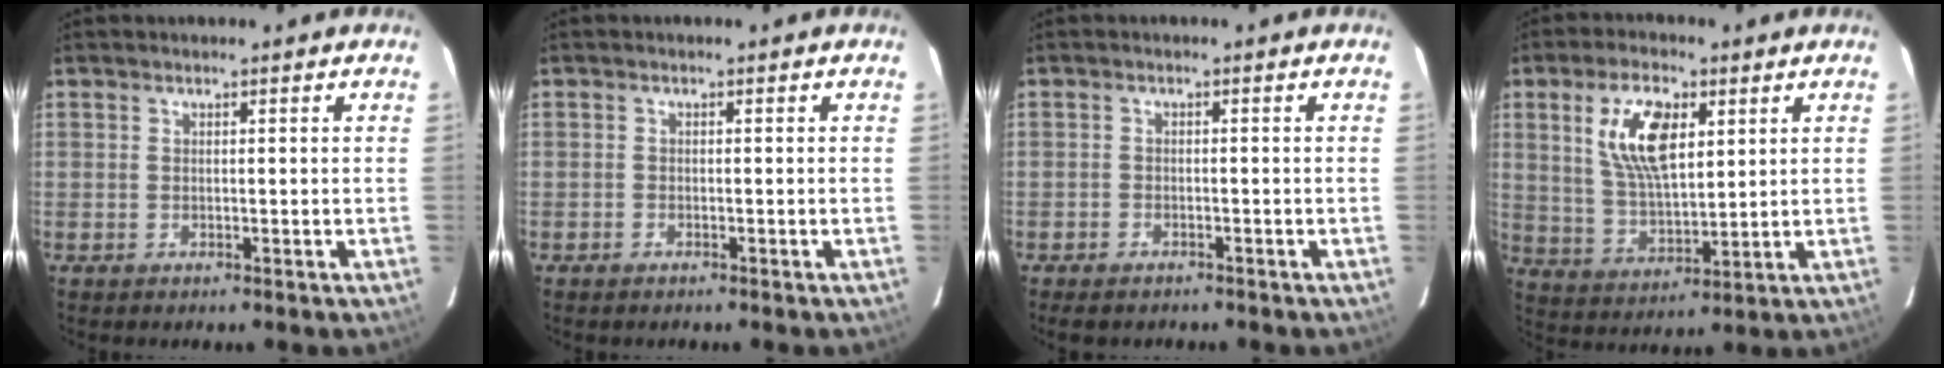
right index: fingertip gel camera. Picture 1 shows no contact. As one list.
[{"total": 0.9, "force": [-0.8, 0.4, 0.0], "torque": [-0.003, 0.000, -0.015]}, {"total": 3.4, "force": [-2.8, 1.6, 1.0], "torque": [-0.032, -0.005, -0.046]}, {"total": 11.9, "force": [4.3, 5.4, 9.7], "torque": [-0.186, 0.008, 0.089]}]